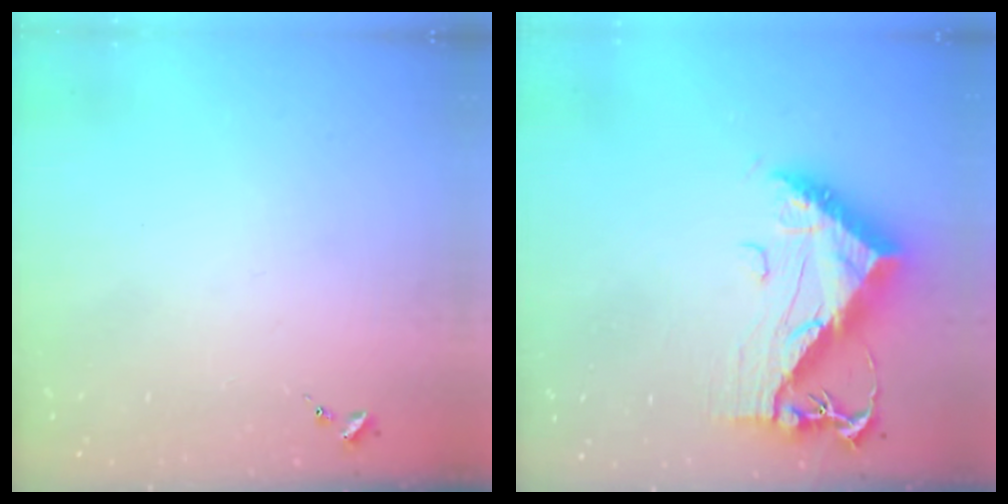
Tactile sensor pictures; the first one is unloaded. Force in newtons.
{"total": 14.0, "press": 14.0, "slide": 1.3}